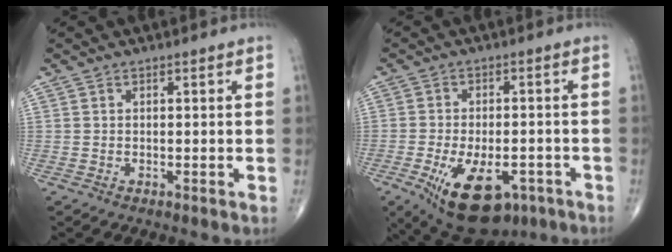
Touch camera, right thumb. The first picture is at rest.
{"total": 15.0, "force": [-7.1, 7.6, 10.8], "torque": [-0.173, 0.008, -0.096]}